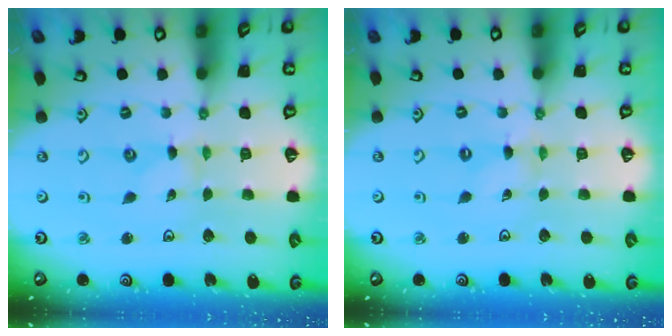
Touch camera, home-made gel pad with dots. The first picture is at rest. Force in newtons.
{"total": 0.0}